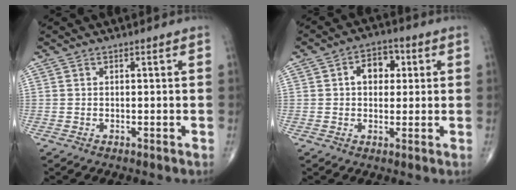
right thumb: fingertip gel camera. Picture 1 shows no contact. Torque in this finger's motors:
{"motor_torque": [0.97, 0.93, 0.67, 0.18, 0.02]}